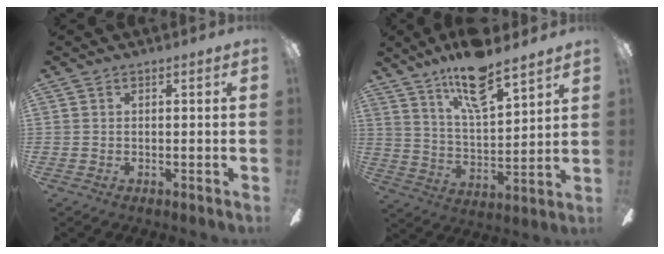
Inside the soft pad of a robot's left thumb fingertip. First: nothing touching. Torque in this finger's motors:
{"motor_torque": [0.30, 0.21, 1.49, -1.27, 0.08]}